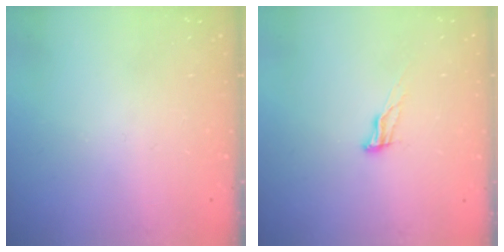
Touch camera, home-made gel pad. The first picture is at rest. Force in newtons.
{"total": 6.5, "press": 6.5, "slide": 0.7}